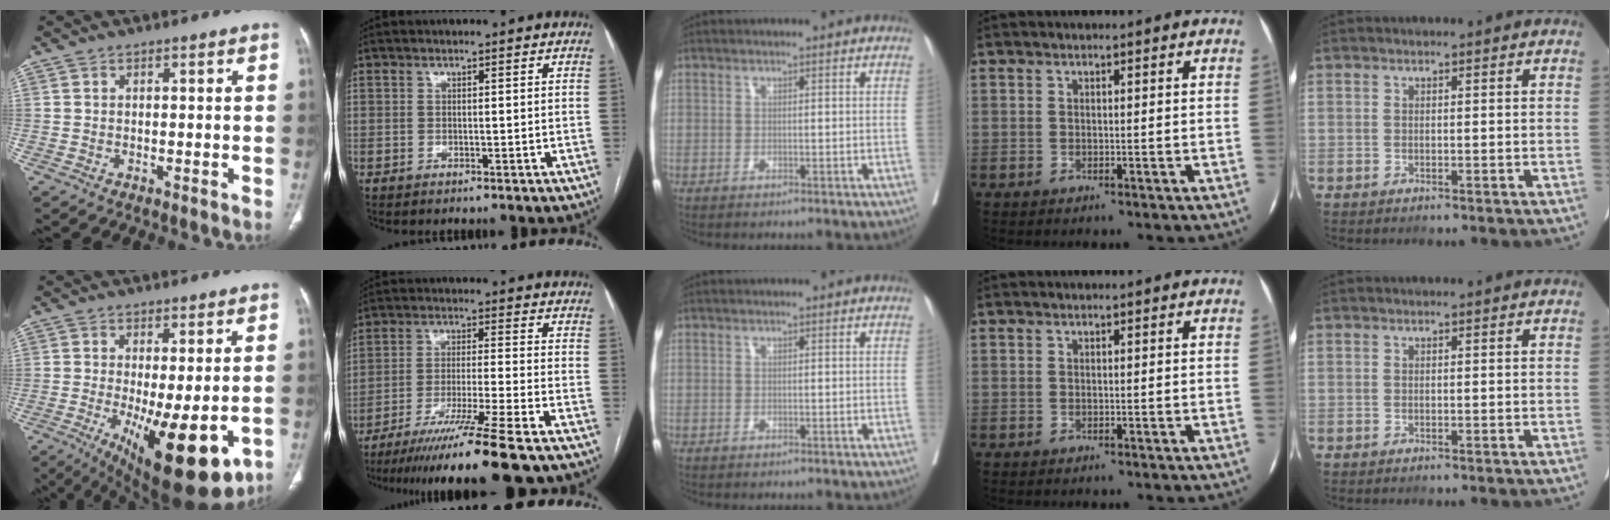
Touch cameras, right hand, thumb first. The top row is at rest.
{"thumb": {"total": 17.9, "force": [-5.4, 6.1, 15.9], "torque": [-0.218, -0.029, -0.062]}, "index": {"total": 15.7, "force": [-12.4, -1.6, 9.5], "torque": [-0.156, -0.045, -0.200]}}